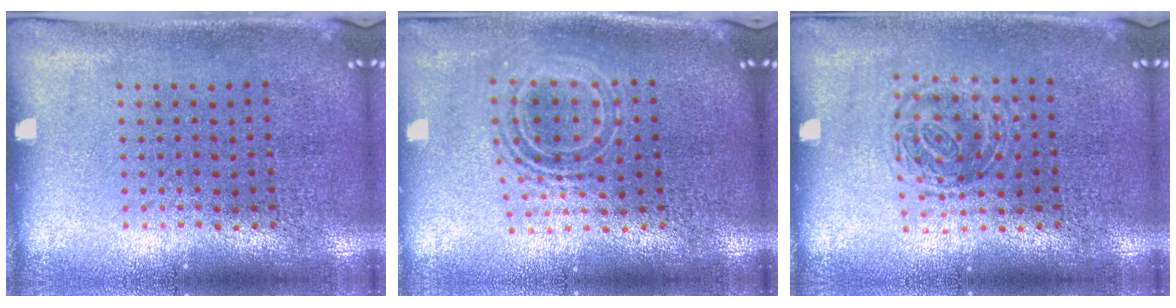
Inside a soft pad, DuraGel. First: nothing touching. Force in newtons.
{"total": 1.8, "press": 1.4, "slide": 1.2}
{"total": 1.3, "press": 1.0, "slide": 0.8}